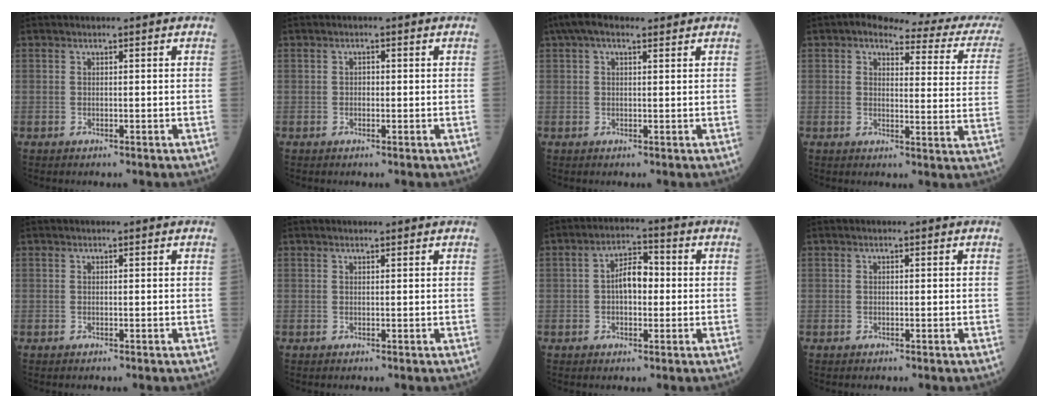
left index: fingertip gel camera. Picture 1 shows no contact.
{"total": 1.0, "force": [-0.1, 0.6, 0.8], "torque": [-0.010, 0.003, -0.003]}
{"total": 5.1, "force": [3.3, 1.9, 3.5], "torque": [-0.076, 0.041, 0.057]}
{"total": 16.1, "force": [13.5, 3.3, 8.1], "torque": [-0.089, -0.019, 0.133]}
{"total": 0.0}
{"total": 0.8, "force": [0.7, 0.1, 0.4], "torque": [-0.010, 0.008, 0.012]}
{"total": 5.7, "force": [-0.1, 2.8, 5.0], "torque": [-0.093, 0.021, -0.006]}
{"total": 0.0}